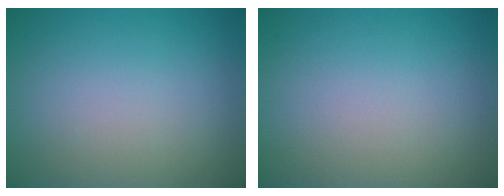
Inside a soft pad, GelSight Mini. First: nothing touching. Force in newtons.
{"total": 0.0}